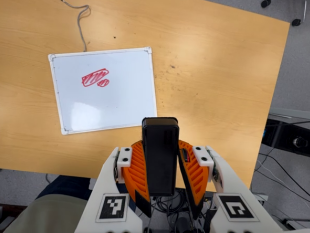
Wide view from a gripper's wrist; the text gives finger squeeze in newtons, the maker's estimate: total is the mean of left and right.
{"total": 9.1, "left": 7.6, "right": 10.7}